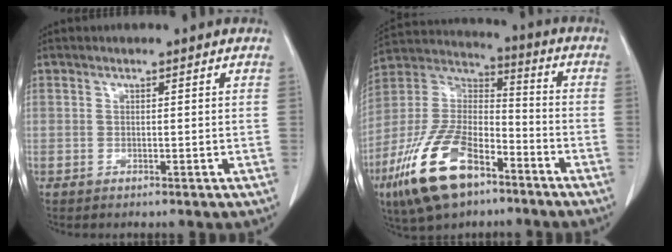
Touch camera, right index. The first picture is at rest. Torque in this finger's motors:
{"motor_torque": [0.11, -0.16, -0.19, -0.20]}